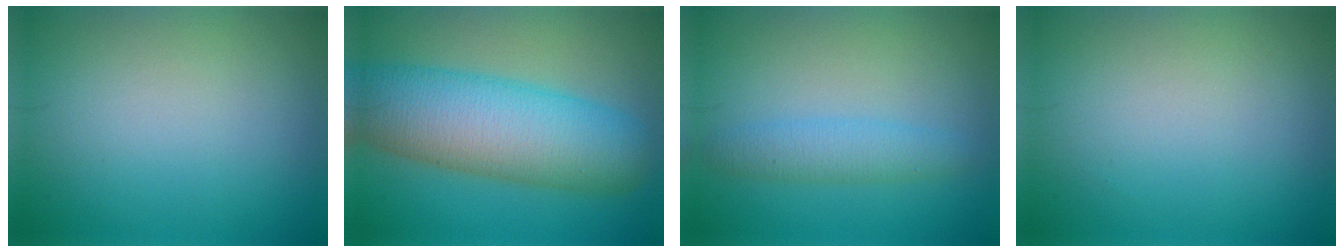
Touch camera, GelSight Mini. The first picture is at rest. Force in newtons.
{"total": 10.5, "press": 10.5, "slide": 0.3}
{"total": 2.5, "press": 2.5, "slide": 0.1}
{"total": 0.0}